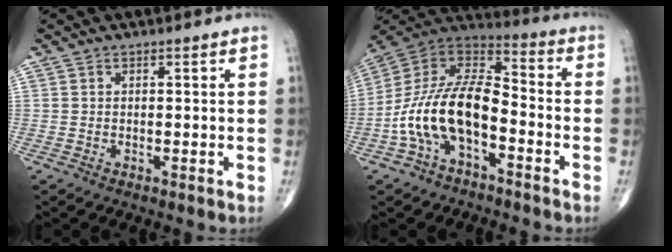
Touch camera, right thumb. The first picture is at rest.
{"total": 16.8, "force": [-5.5, 8.6, 13.3], "torque": [-0.249, 0.065, -0.106]}